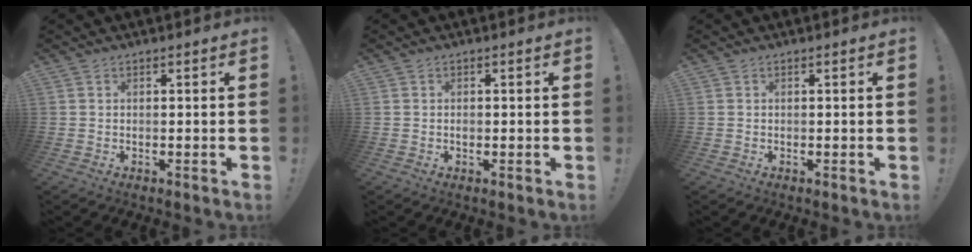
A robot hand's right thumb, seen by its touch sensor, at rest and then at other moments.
{"total": 0.7, "force": [-0.4, 0.5, 0.3], "torque": [-0.007, 0.003, -0.008]}
{"total": 0.0}